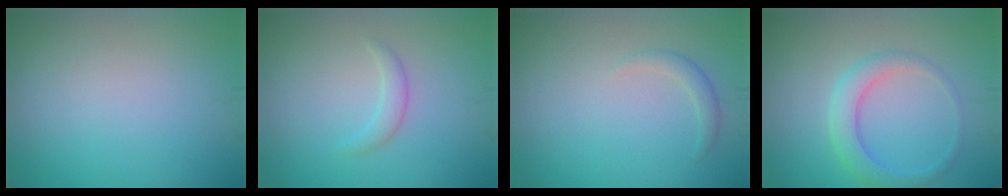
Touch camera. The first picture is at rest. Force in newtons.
{"total": 1.2, "press": 1.2, "slide": 0.1}
{"total": 1.1, "press": 1.1, "slide": 0.0}
{"total": 3.0, "press": 3.0, "slide": 0.1}